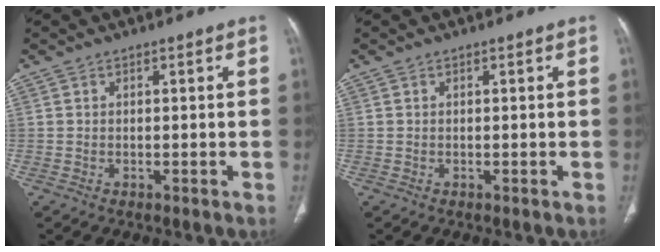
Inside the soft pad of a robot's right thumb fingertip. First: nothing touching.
{"total": 0.0}